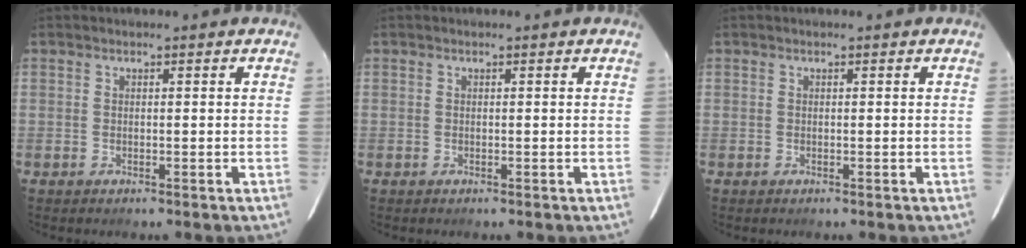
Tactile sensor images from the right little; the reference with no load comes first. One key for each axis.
{"total": 0.0}
{"total": 0.0}